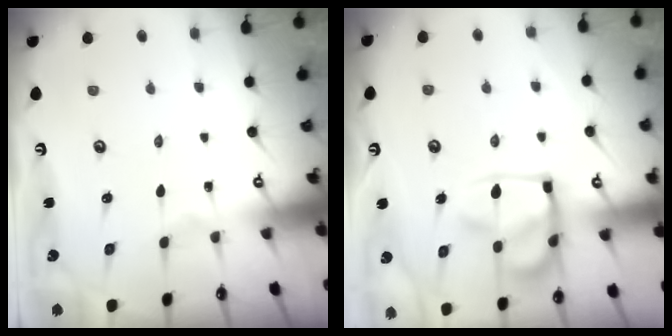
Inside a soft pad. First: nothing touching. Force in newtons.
{"total": 14.3, "press": 14.2, "slide": 1.5}